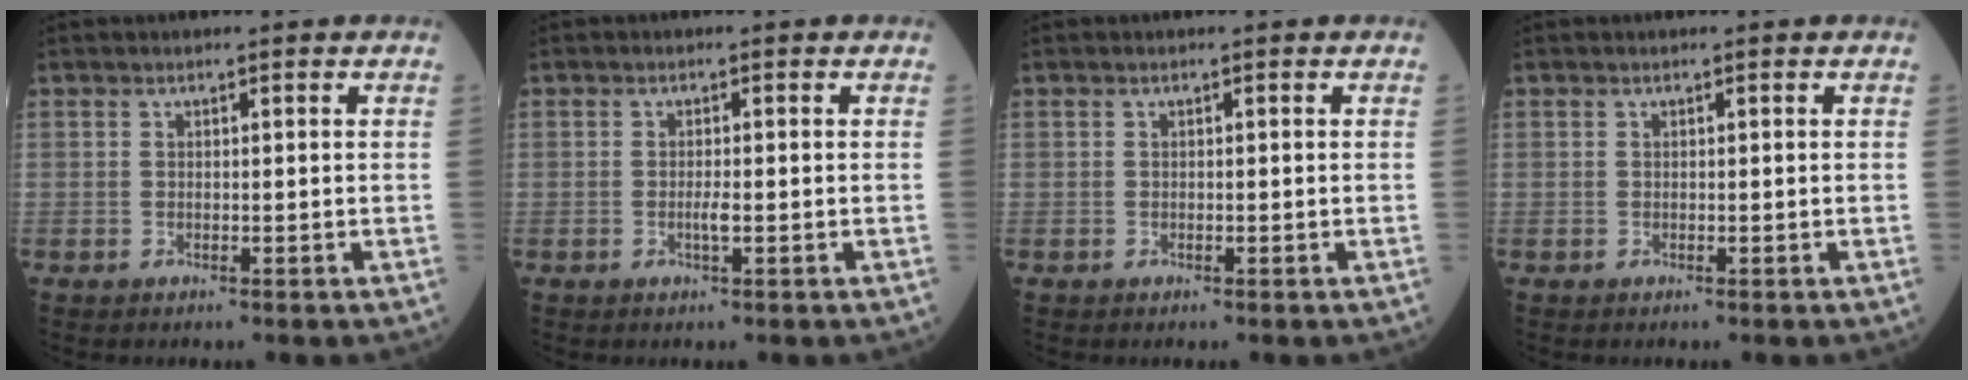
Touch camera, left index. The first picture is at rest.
{"total": 1.4, "force": [-0.4, 0.0, 1.3], "torque": [-0.028, -0.002, -0.007]}
{"total": 0.0}
{"total": 0.0}